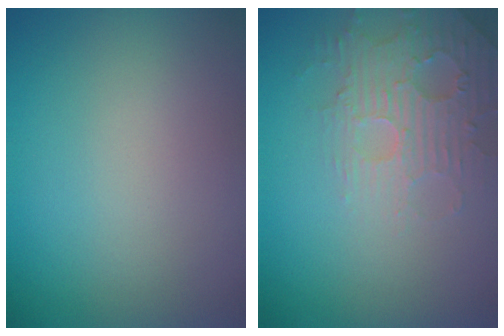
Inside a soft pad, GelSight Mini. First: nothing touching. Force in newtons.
{"total": 3.7, "press": 3.6, "slide": 0.7}